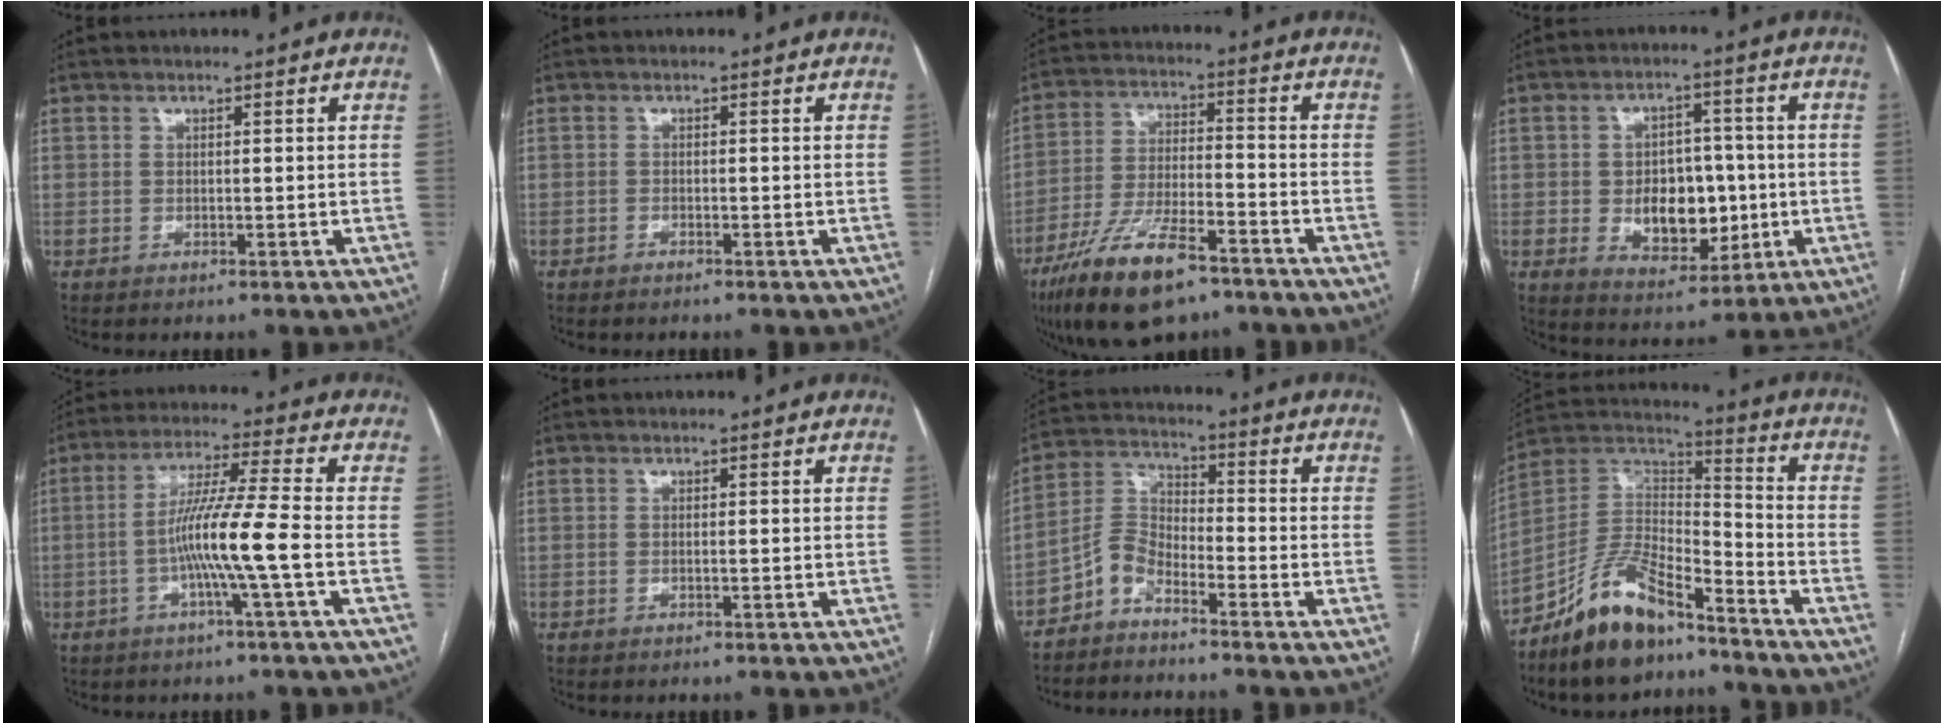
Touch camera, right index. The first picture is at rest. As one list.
[{"total": 0.6, "force": [-0.6, 0.1, 0.2], "torque": [-0.008, -0.001, -0.010]}, {"total": 14.6, "force": [-9.7, 4.0, 10.2], "torque": [-0.201, -0.018, -0.170]}, {"total": 10.8, "force": [-0.9, 7.2, 7.9], "torque": [-0.127, 0.015, 0.000]}, {"total": 9.6, "force": [-2.5, -1.4, 9.2], "torque": [-0.174, 0.002, -0.050]}, {"total": 0.0}, {"total": 5.3, "force": [-4.2, 1.9, 2.5], "torque": [-0.057, 0.006, -0.093]}, {"total": 13.4, "force": [-10.2, 4.2, 7.6], "torque": [-0.145, 0.021, -0.190]}]